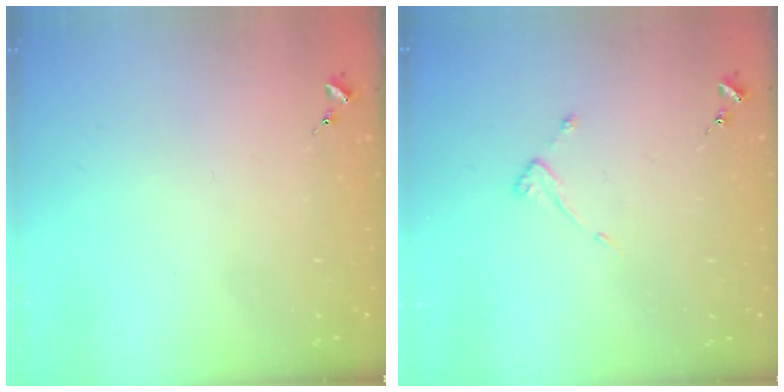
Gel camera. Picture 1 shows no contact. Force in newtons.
{"total": 3.6, "press": 3.6, "slide": 0.3}